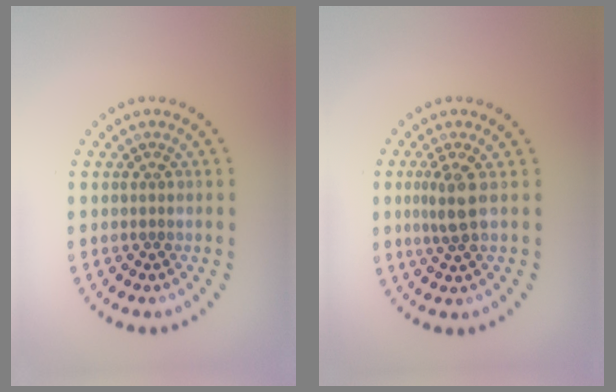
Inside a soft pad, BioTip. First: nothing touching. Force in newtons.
{"total": 2.2, "press": 1.8, "slide": 1.2}